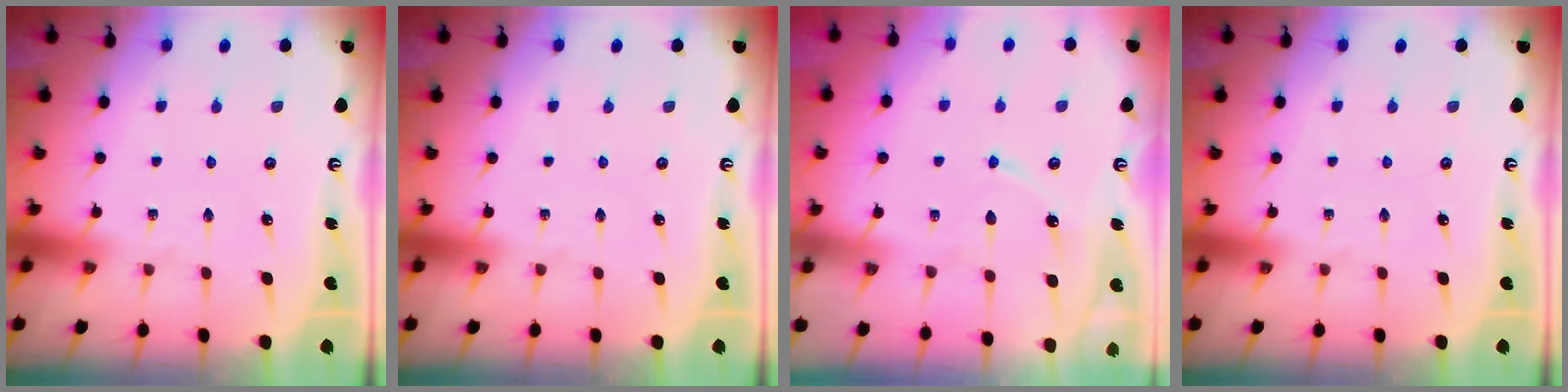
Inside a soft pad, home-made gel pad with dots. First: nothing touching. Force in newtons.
{"total": 0.0}
{"total": 6.1, "press": 6.0, "slide": 0.7}
{"total": 0.0}